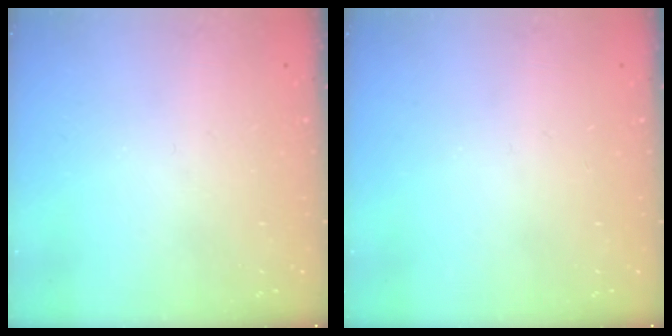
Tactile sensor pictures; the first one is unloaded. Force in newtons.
{"total": 0.0}